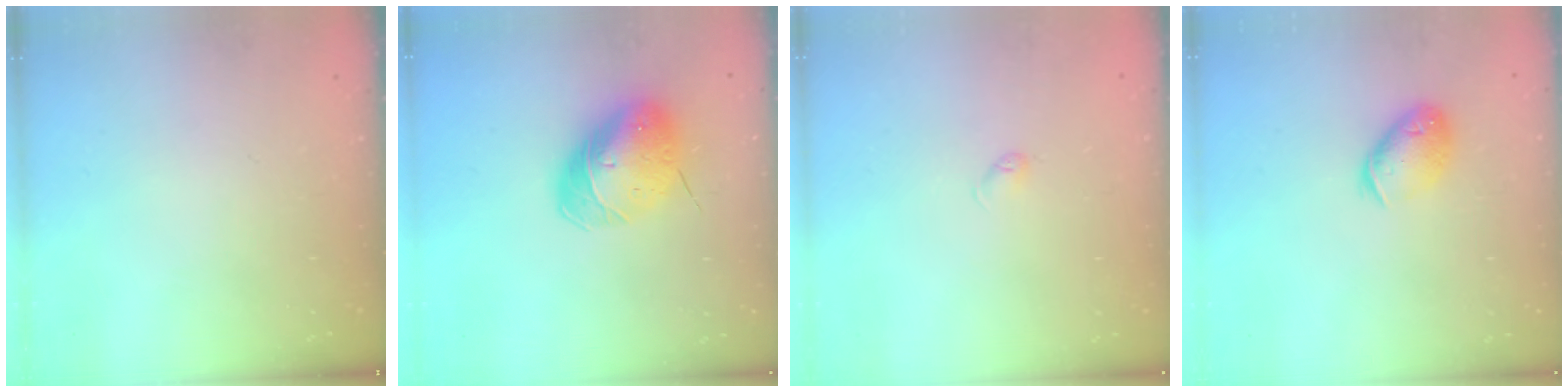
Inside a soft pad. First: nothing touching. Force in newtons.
{"total": 9.4, "press": 9.2, "slide": 1.8}
{"total": 3.2, "press": 3.1, "slide": 0.6}
{"total": 11.7, "press": 11.6, "slide": 1.9}